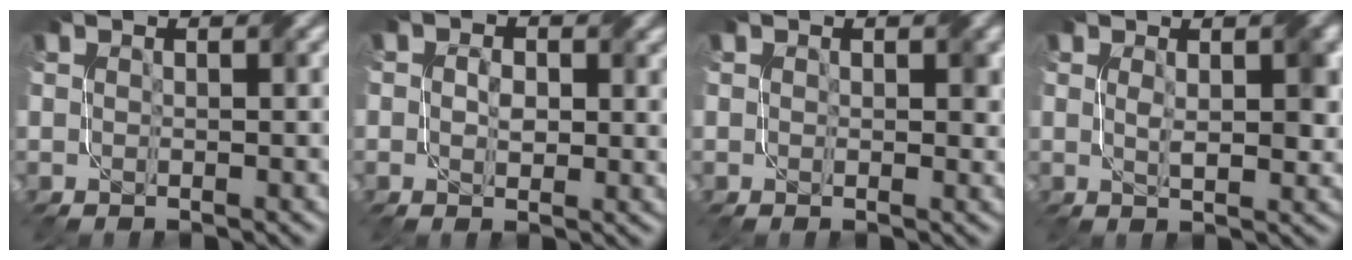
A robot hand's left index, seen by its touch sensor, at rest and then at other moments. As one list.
[{"total": 2.8, "force": [0.3, 1.9, 2.0], "torque": [-0.034, -0.003, 0.003]}, {"total": 1.5, "force": [0.7, 1.1, 0.8], "torque": [-0.006, -0.004, 0.007]}, {"total": 3.1, "force": [0.5, 1.2, 2.8], "torque": [-0.046, -0.003, 0.011]}]